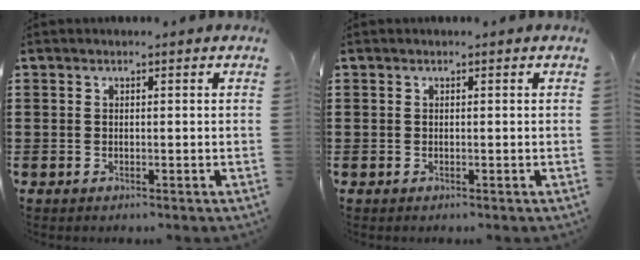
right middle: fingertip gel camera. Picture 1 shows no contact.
{"total": 0.0}